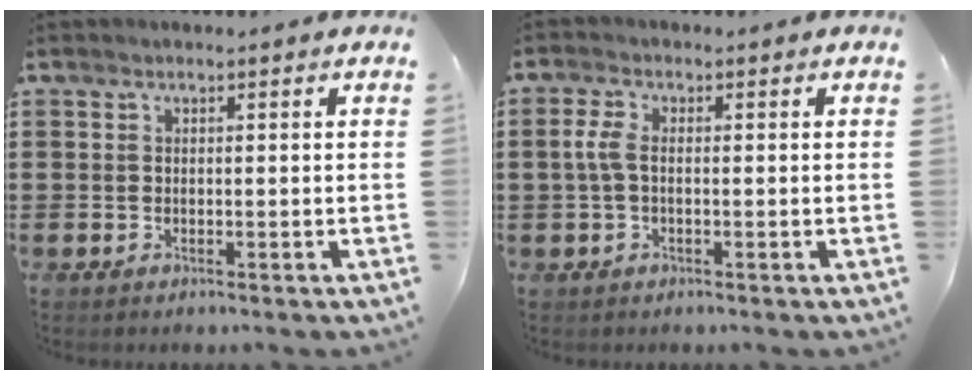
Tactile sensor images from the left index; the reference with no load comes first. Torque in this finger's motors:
{"motor_torque": [0.51, 0.57, 0.33, 0.05]}